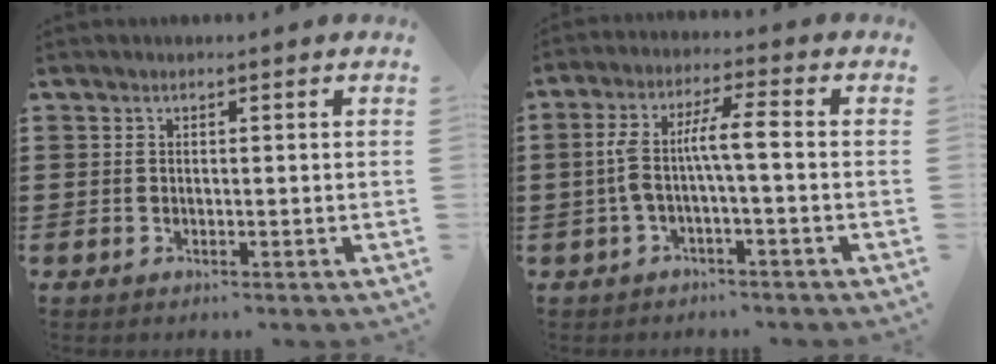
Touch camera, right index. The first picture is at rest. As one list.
[{"total": 6.2, "force": [-0.7, 0.9, 6.1], "torque": [-0.129, -0.001, -0.022]}]